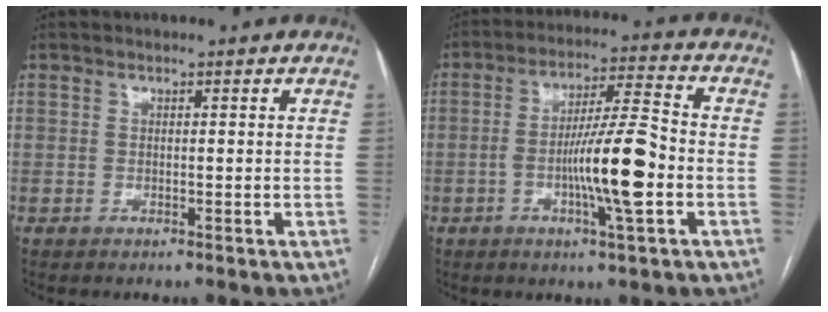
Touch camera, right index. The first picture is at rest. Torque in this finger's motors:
{"motor_torque": [1.64, -0.44, 0.87, 0.20]}